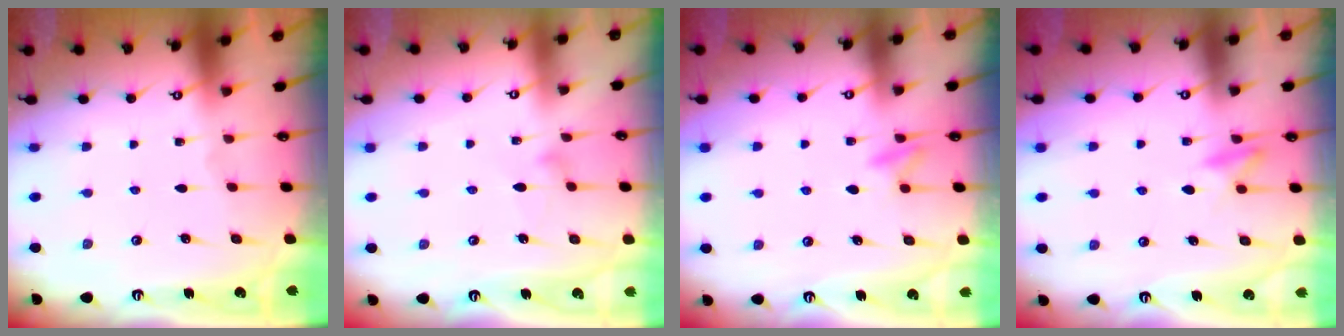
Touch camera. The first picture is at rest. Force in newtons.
{"total": 7.7, "press": 7.7, "slide": 0.5}
{"total": 7.2, "press": 7.1, "slide": 0.6}
{"total": 9.5, "press": 9.4, "slide": 1.4}